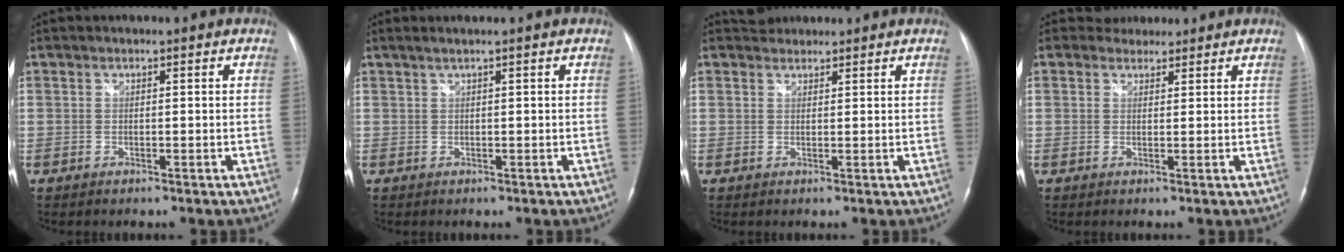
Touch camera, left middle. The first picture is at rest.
{"total": 1.7, "force": [1.1, -0.3, 1.3], "torque": [-0.034, 0.016, 0.024]}
{"total": 1.9, "force": [1.7, 0.7, -0.4], "torque": [0.009, 0.011, 0.027]}
{"total": 2.5, "force": [2.1, 1.2, -0.5], "torque": [0.012, 0.009, 0.030]}